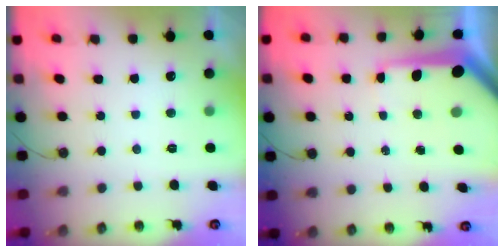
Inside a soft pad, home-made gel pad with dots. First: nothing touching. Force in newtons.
{"total": 11.8, "press": 11.8, "slide": 1.1}